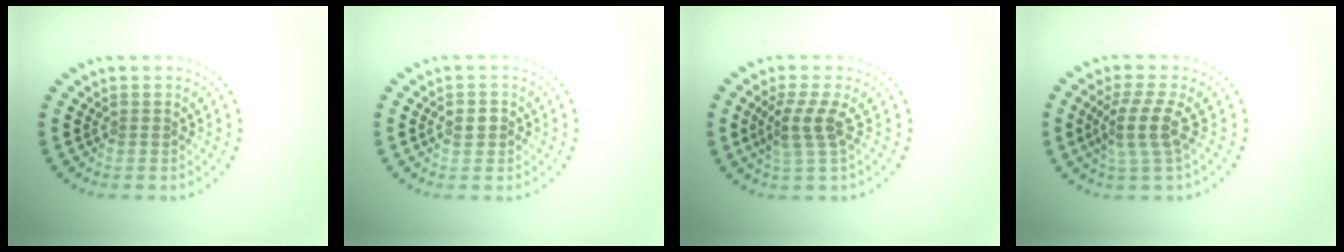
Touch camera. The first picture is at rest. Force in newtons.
{"total": 1.5, "press": 1.4, "slide": 0.2}
{"total": 2.4, "press": 2.1, "slide": 1.3}
{"total": 3.2, "press": 2.3, "slide": 2.2}